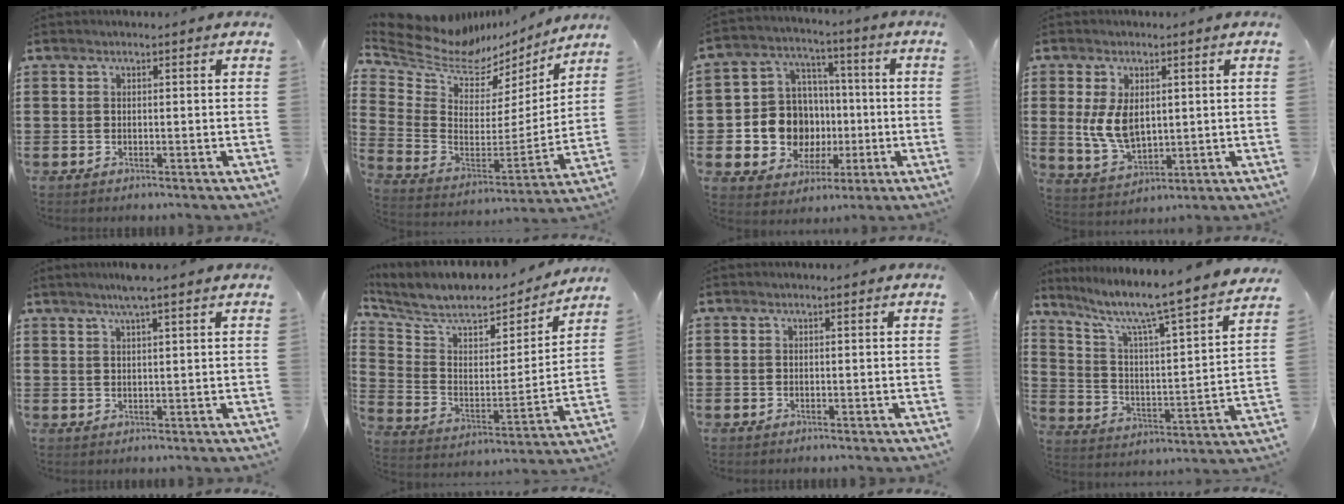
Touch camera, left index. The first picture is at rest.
{"total": 8.7, "force": [6.8, 4.6, 3.0], "torque": [-0.093, -0.049, 0.117]}
{"total": 10.6, "force": [-1.0, 9.8, 3.9], "torque": [-0.121, 0.003, -0.011]}
{"total": 7.0, "force": [1.1, 4.4, 5.3], "torque": [-0.136, 0.001, 0.015]}
{"total": 3.5, "force": [2.6, -0.4, 2.3], "torque": [-0.050, 0.001, 0.046]}
{"total": 7.5, "force": [6.4, 2.6, 2.9], "torque": [-0.091, -0.046, 0.109]}
{"total": 0.0}
{"total": 7.4, "force": [6.1, -0.1, 4.2], "torque": [-0.101, -0.062, 0.088]}